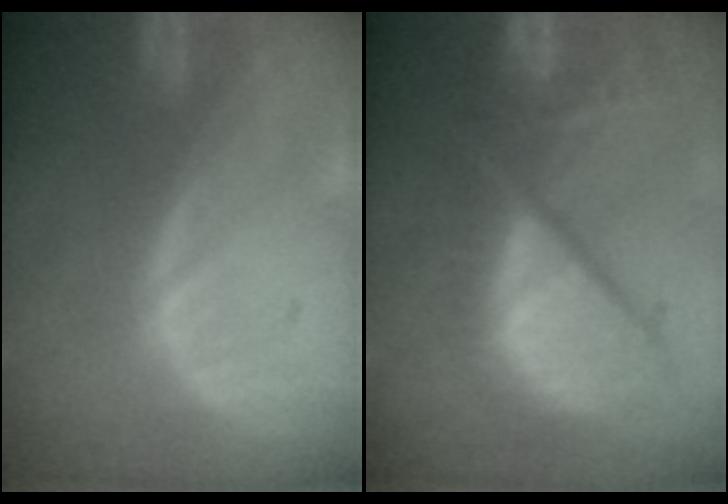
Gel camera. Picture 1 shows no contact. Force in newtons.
{"total": 12.8, "press": 10.6, "slide": 7.2}